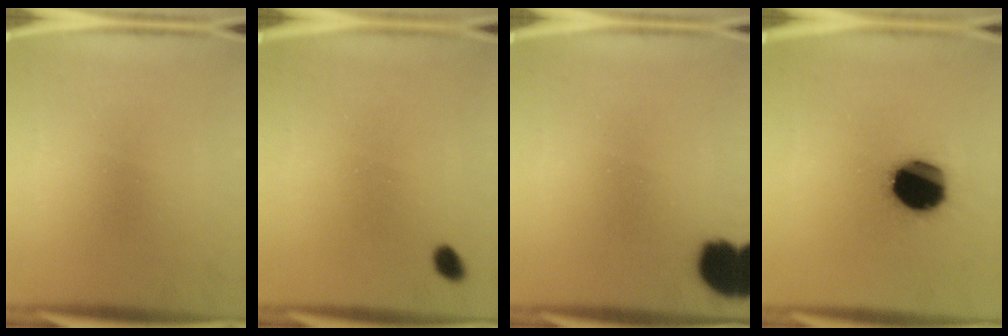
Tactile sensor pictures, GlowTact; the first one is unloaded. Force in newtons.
{"total": 1.9}
{"total": 10.8}
{"total": 18.9}